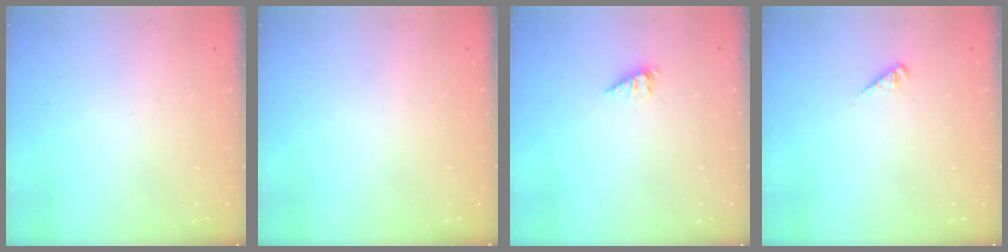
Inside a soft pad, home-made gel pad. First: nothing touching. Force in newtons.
{"total": 0.0}
{"total": 2.3, "press": 2.2, "slide": 0.3}
{"total": 2.5, "press": 2.4, "slide": 0.6}